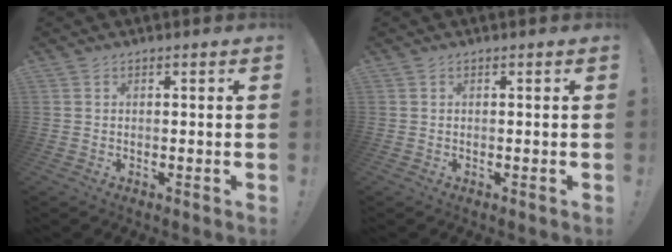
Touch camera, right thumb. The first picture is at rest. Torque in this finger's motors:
{"motor_torque": [0.00, 0.00, 0.00, 0.00, 0.00]}